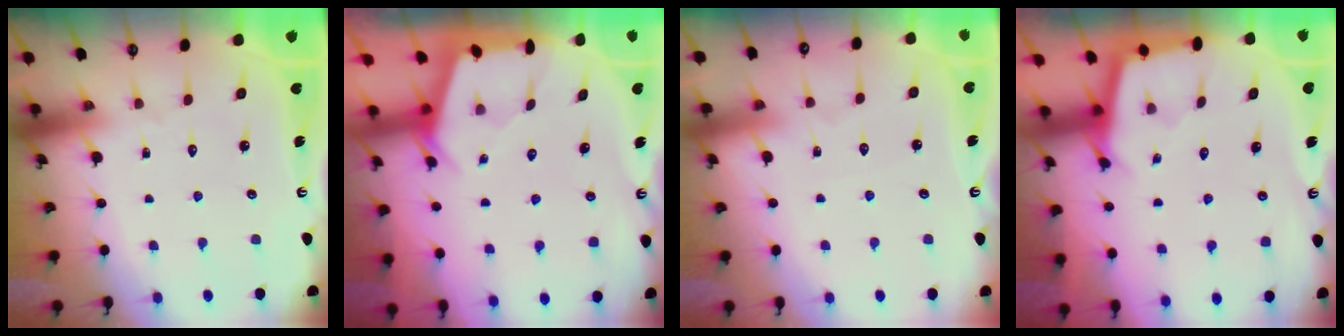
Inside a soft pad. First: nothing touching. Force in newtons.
{"total": 2.4, "press": 2.4, "slide": 0.3}
{"total": 2.4, "press": 2.4, "slide": 0.4}
{"total": 2.3, "press": 2.3, "slide": 0.2}